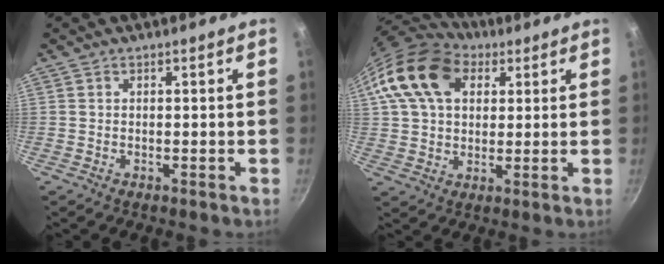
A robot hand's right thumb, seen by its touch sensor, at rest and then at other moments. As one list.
[{"total": 16.9, "force": [5.8, 12.2, 10.1], "torque": [-0.170, 0.014, 0.092]}]